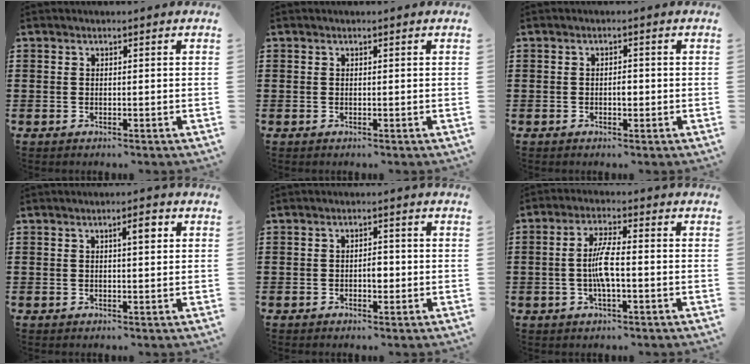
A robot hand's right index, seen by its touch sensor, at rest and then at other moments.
{"total": 0.0}
{"total": 1.5, "force": [-0.2, 0.7, 1.4], "torque": [-0.025, 0.000, -0.005]}
{"total": 2.6, "force": [0.8, 0.6, 2.4], "torque": [-0.031, 0.000, 0.006]}
{"total": 2.3, "force": [-0.4, 1.1, 2.0], "torque": [-0.036, 0.003, -0.008]}
{"total": 5.5, "force": [-0.8, 1.4, 5.3], "torque": [-0.110, 0.001, -0.021]}